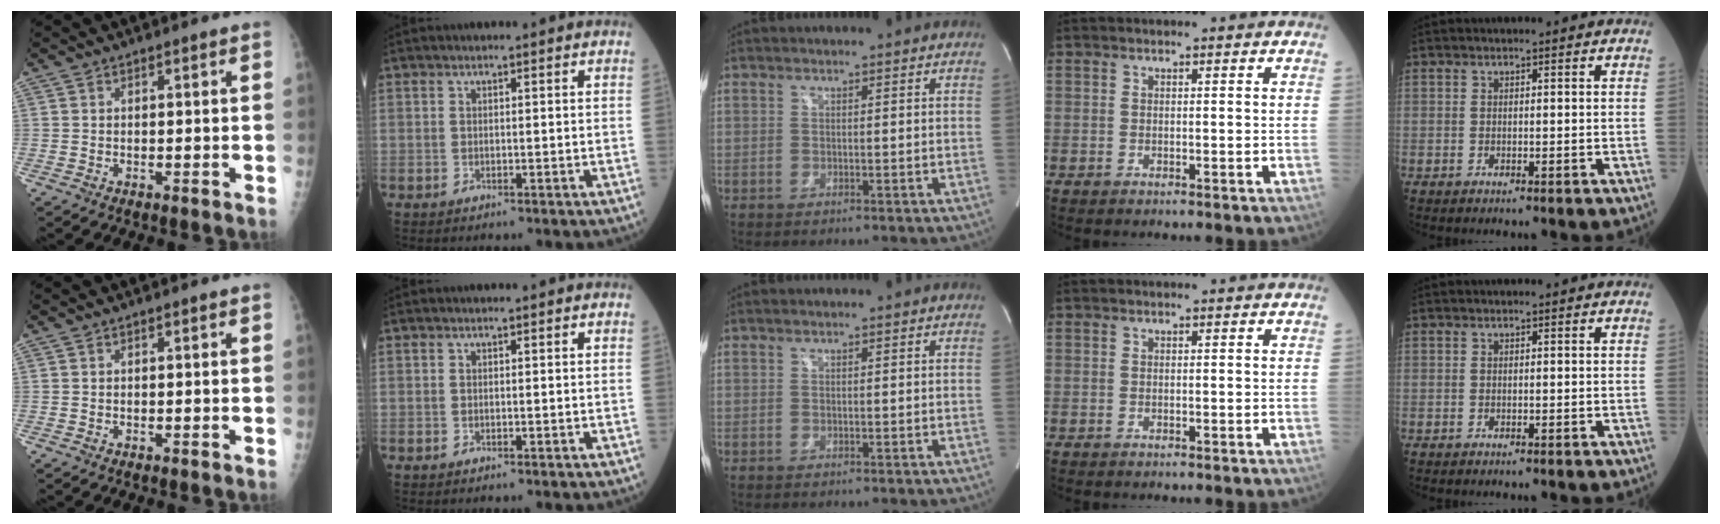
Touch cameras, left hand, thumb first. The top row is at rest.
{}